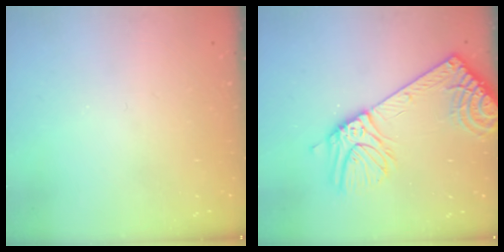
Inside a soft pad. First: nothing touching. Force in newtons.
{"total": 16.6, "press": 16.2, "slide": 4.0}